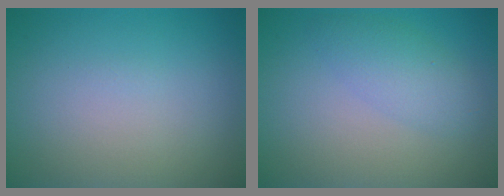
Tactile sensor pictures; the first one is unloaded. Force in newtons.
{"total": 2.7, "press": 2.7, "slide": 0.1}